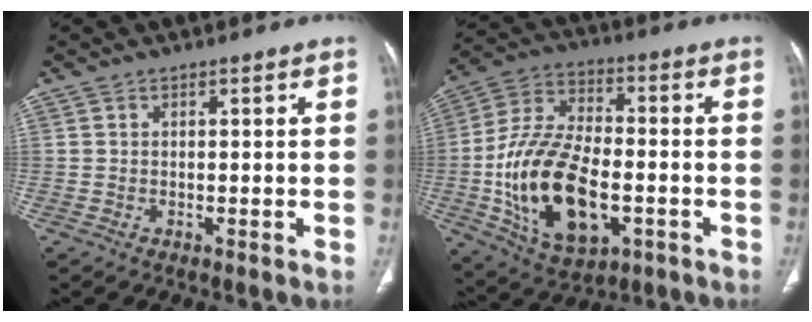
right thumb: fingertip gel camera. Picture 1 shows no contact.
{"total": 21.1, "force": [-4.8, 11.8, 16.9], "torque": [-0.305, 0.017, -0.073]}